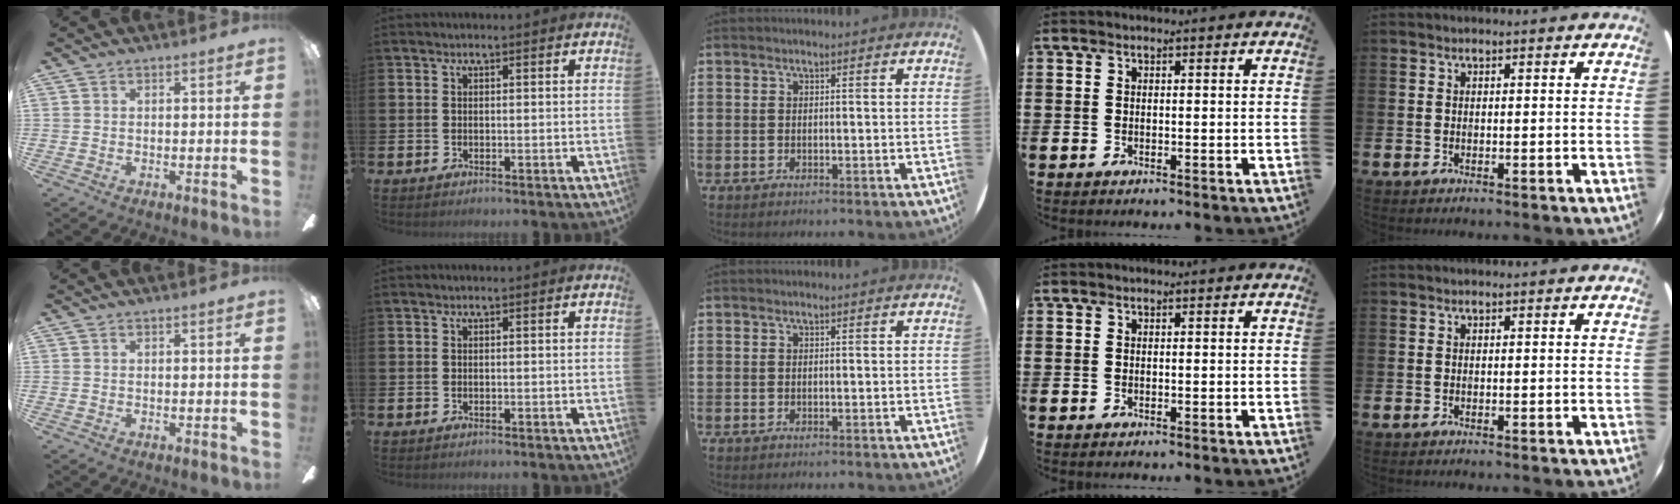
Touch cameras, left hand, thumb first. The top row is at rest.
{}